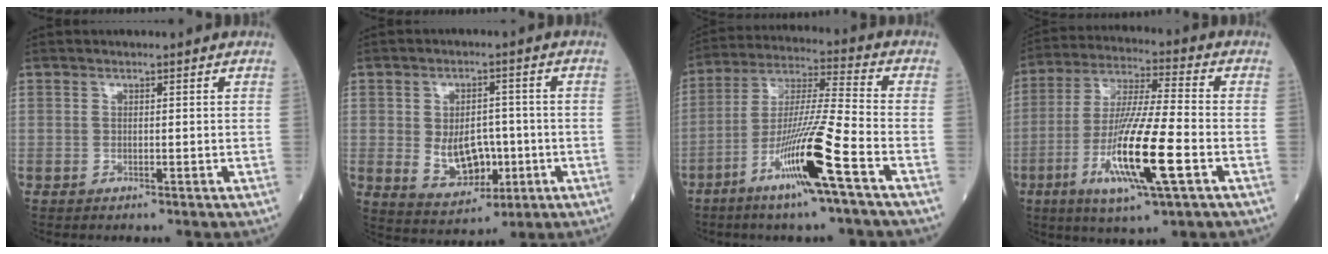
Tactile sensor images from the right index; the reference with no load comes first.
{"total": 7.1, "force": [-0.6, 5.0, 5.0], "torque": [-0.082, 0.004, 0.006]}
{"total": 13.8, "force": [-6.5, -0.9, 12.1], "torque": [-0.238, -0.013, -0.124]}
{"total": 15.8, "force": [-5.1, 1.0, 15.0], "torque": [-0.292, -0.022, -0.094]}